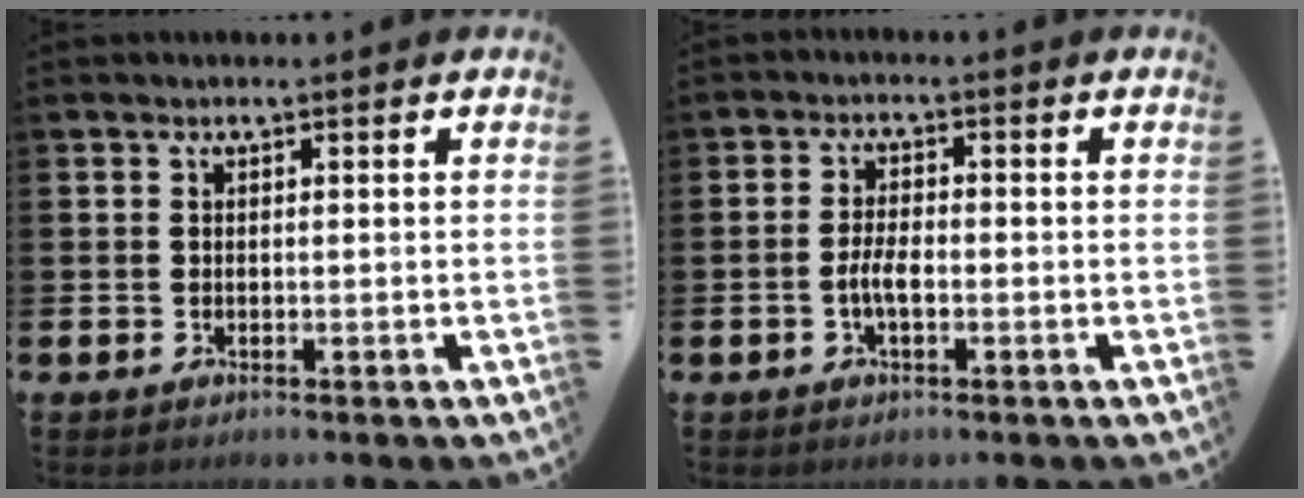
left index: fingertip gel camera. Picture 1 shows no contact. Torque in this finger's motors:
{"motor_torque": [0.61, 0.21, 0.12, 0.12]}